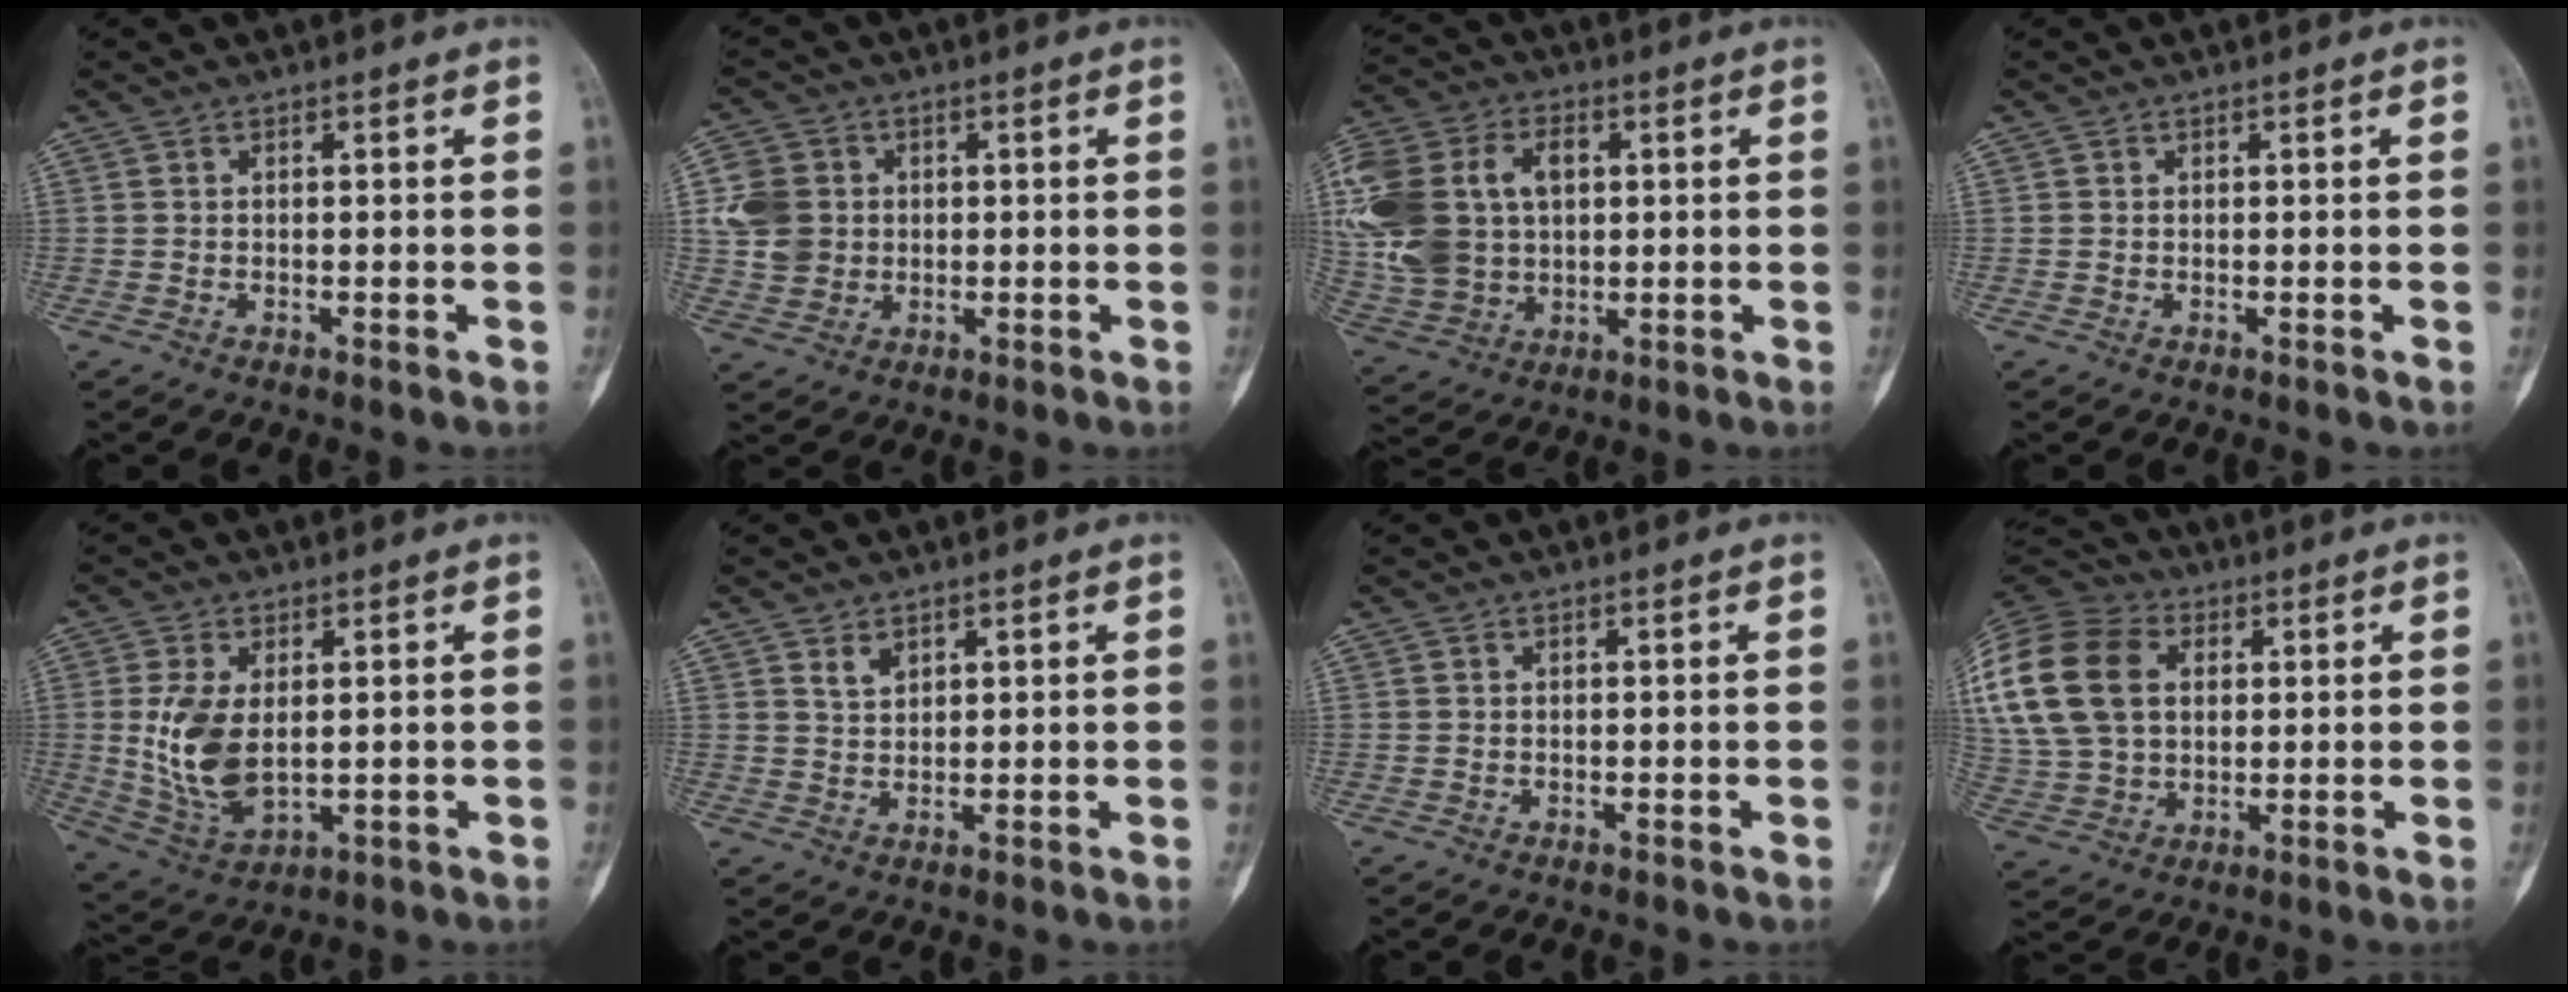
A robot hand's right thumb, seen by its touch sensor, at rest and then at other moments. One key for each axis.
{"total": 7.7, "fx": 0.8, "fy": 6.9, "fz": 3.3, "tx": -0.049, "ty": 0.004, "tz": 0.016}
{"total": 21.3, "fx": 3.0, "fy": 15.6, "fz": 14.2, "tx": -0.318, "ty": 0.019, "tz": 0.069}
{"total": 0.0}
{"total": 10.8, "fx": 0.8, "fy": 6.1, "fz": 8.8, "tx": -0.174, "ty": -0.012, "tz": 0.035}
{"total": 2.6, "fx": 1.7, "fy": 1.5, "fz": 1.2, "tx": -0.013, "ty": -0.013, "tz": 0.036}
{"total": 0.0}
{"total": 27.2, "fx": 7.0, "fy": 19.7, "fz": 17.3, "tx": -0.404, "ty": 0.050, "tz": 0.140}